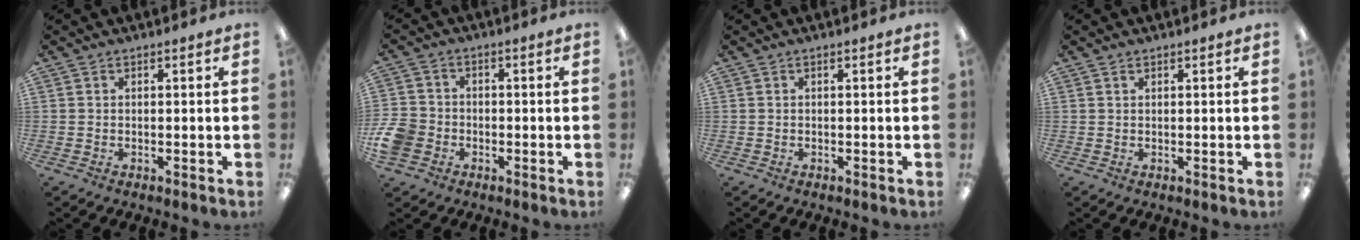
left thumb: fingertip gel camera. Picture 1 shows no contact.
{"total": 7.2, "force": [-2.3, 6.0, 3.3], "torque": [-0.081, 0.020, -0.040]}
{"total": 0.0}
{"total": 0.8, "force": [0.5, 0.4, 0.4], "torque": [-0.009, 0.002, 0.010]}